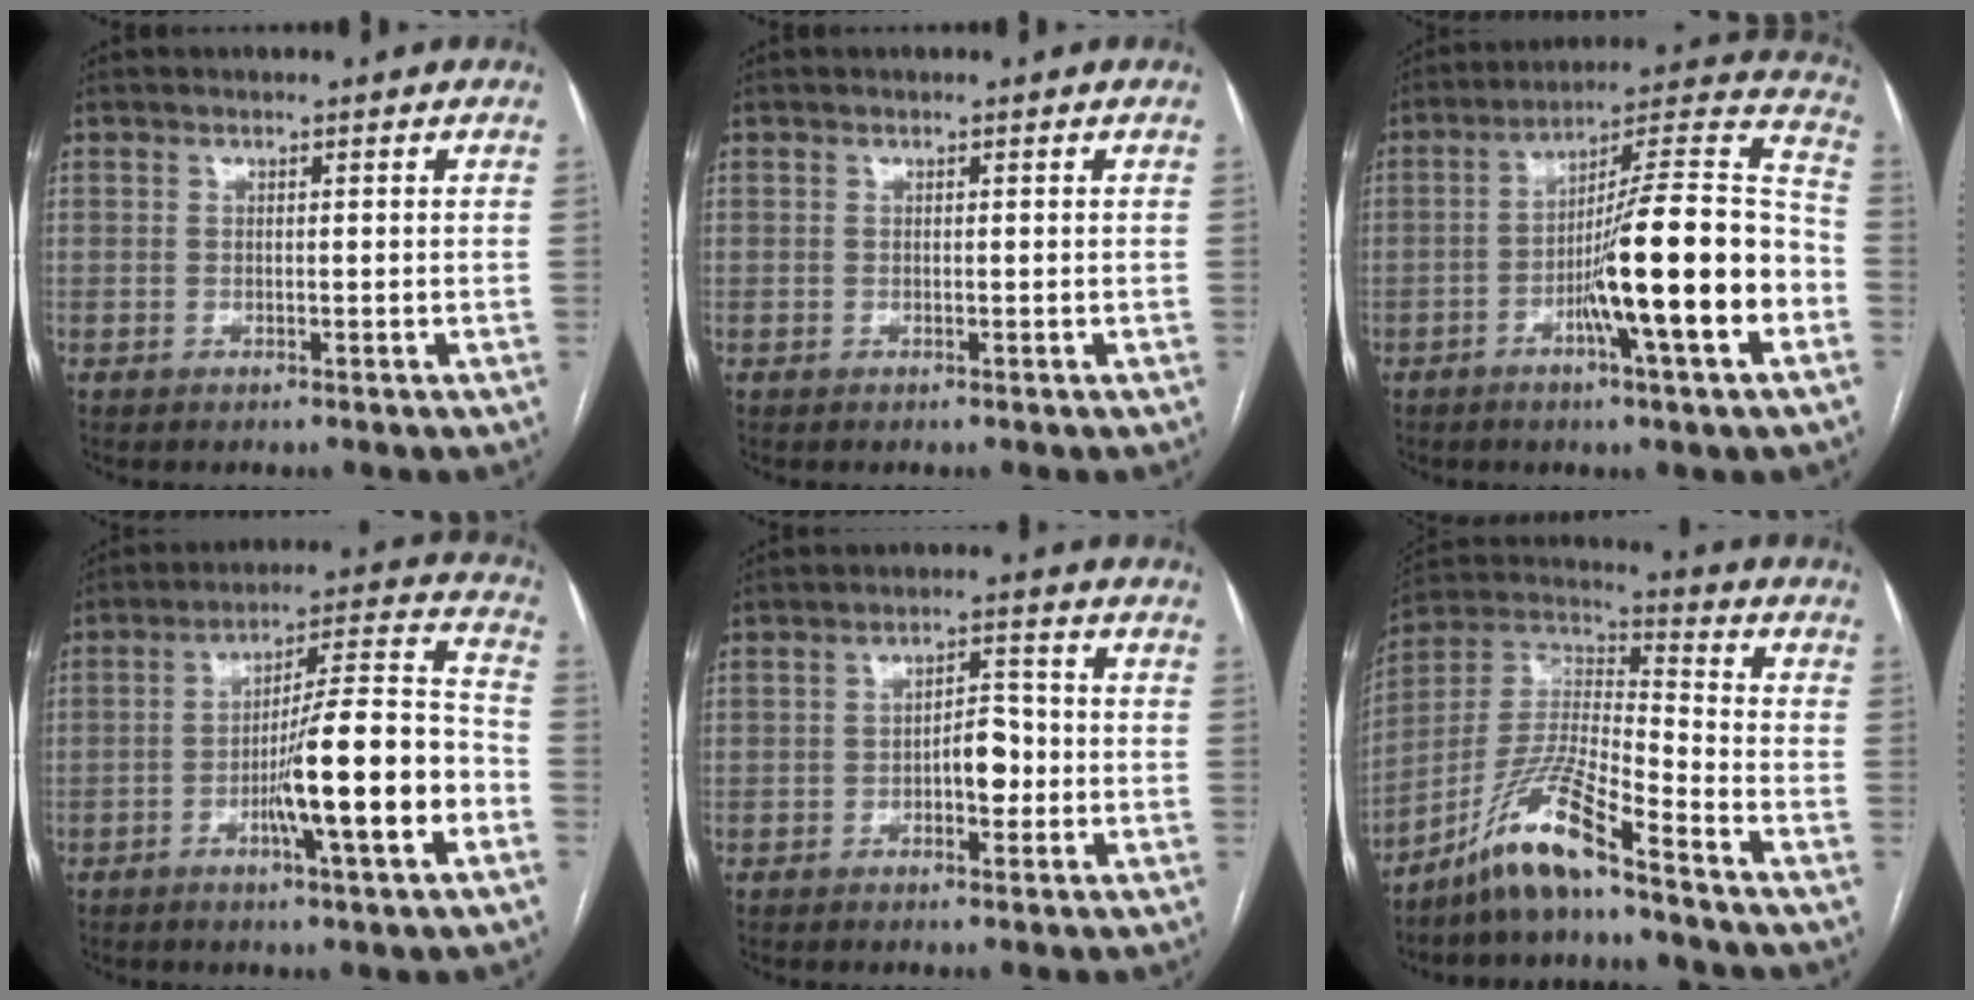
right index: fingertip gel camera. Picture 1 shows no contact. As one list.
[{"total": 0.0}, {"total": 19.2, "force": [-5.9, 0.6, 18.2], "torque": [-0.266, 0.007, -0.096]}, {"total": 15.9, "force": [-5.3, 0.8, 14.9], "torque": [-0.232, 0.007, -0.084]}, {"total": 4.7, "force": [-1.2, 2.1, 4.0], "torque": [-0.057, 0.014, -0.019]}, {"total": 12.0, "force": [-8.8, 0.6, 8.1], "torque": [-0.171, 0.002, -0.172]}]